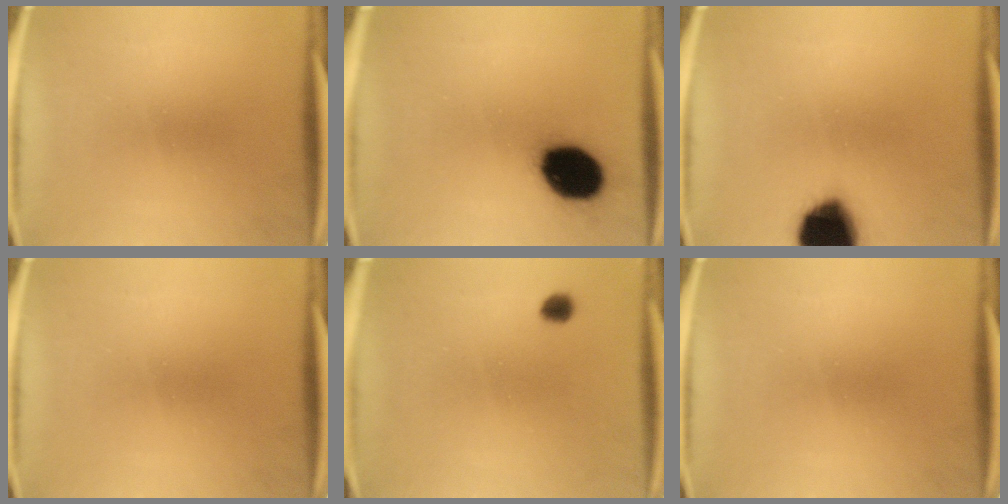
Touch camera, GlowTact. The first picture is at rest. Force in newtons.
{"total": 15.7}
{"total": 17.6}
{"total": 0.0}
{"total": 1.9}
{"total": 0.0}